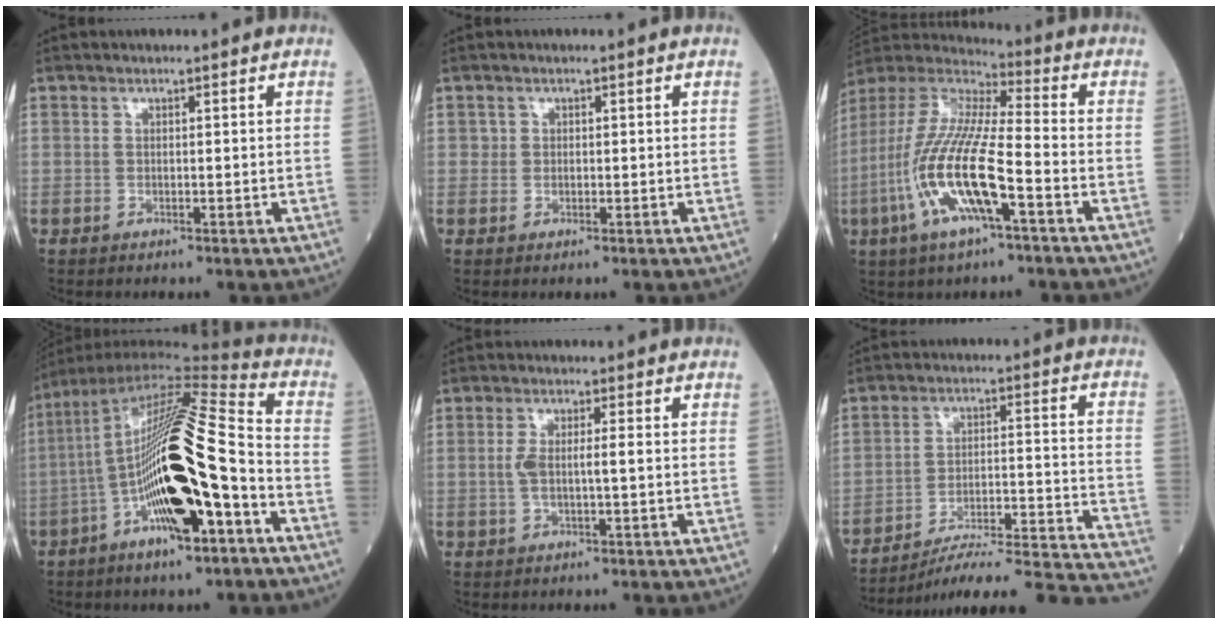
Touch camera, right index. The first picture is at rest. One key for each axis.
{"total": 0.9, "fx": 0.1, "fy": 0.9, "fz": 0.1, "tx": 0.006, "ty": 0.003, "tz": -0.001}
{"total": 17.0, "fx": -5.7, "fy": 2.8, "fz": 15.7, "tx": -0.338, "ty": -0.014, "tz": -0.112}
{"total": 22.6, "fx": -5.5, "fy": 3.3, "fz": 21.6, "tx": -0.413, "ty": -0.004, "tz": -0.095}
{"total": 3.7, "fx": -0.1, "fy": 0.7, "fz": 3.6, "tx": -0.079, "ty": 0.008, "tz": 0.000}
{"total": 23.3, "fx": -21.7, "fy": -0.2, "fz": 8.4, "tx": -0.049, "ty": 0.007, "tz": -0.299}